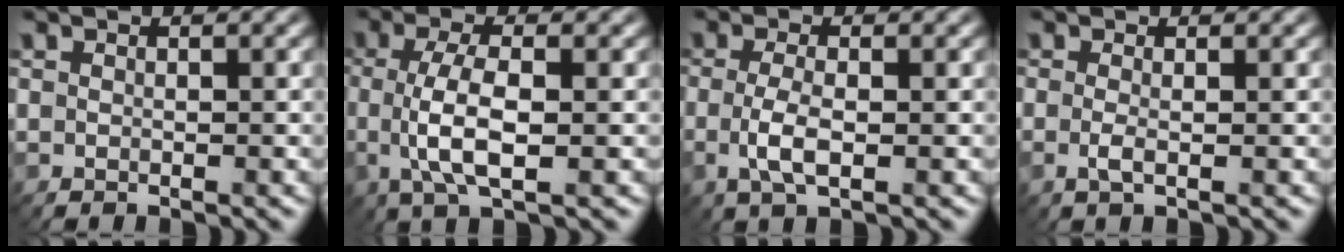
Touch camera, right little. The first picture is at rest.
{"total": 5.0, "force": [-0.4, 1.6, 4.8], "torque": [-0.103, -0.002, -0.007]}
{"total": 3.0, "force": [-0.5, 0.9, 2.8], "torque": [-0.063, -0.003, -0.014]}
{"total": 1.4, "force": [-0.2, 0.3, 1.3], "torque": [-0.029, -0.004, -0.006]}